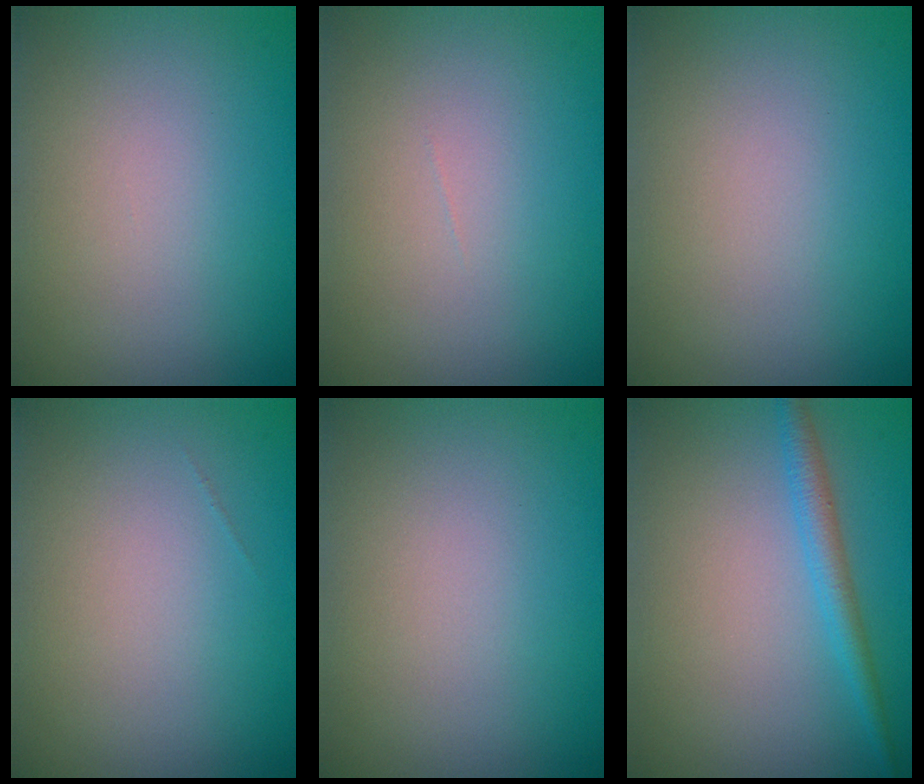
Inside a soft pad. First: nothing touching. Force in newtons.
{"total": 0.0}
{"total": 0.0}
{"total": 0.0}
{"total": 0.0}
{"total": 2.3, "press": 2.3, "slide": 0.1}